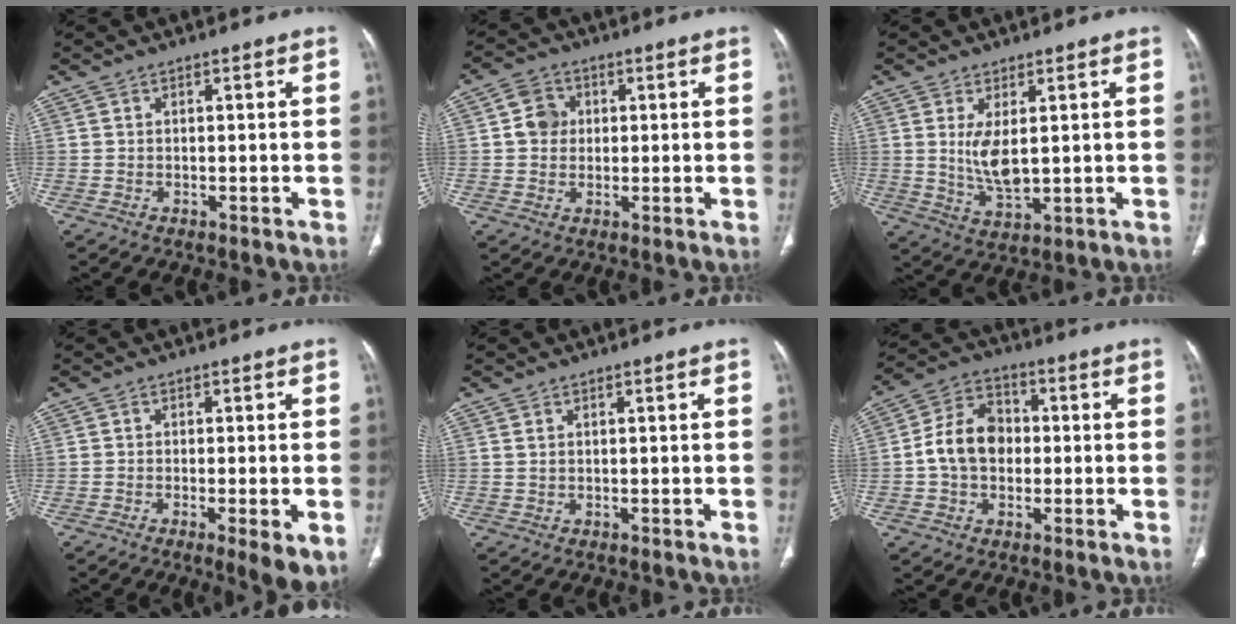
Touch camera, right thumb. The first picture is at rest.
{"total": 5.2, "force": [0.8, 4.6, 2.4], "torque": [-0.027, 0.005, 0.008]}
{"total": 6.5, "force": [1.1, 2.7, 5.8], "torque": [-0.112, -0.022, 0.034]}
{"total": 6.0, "force": [-1.9, 1.2, 5.6], "torque": [-0.088, -0.016, -0.030]}
{"total": 0.6, "force": [0.3, 0.3, 0.4], "torque": [-0.009, 0.004, 0.008]}
{"total": 10.7, "force": [-0.4, 8.1, 6.9], "torque": [-0.109, 0.029, -0.016]}